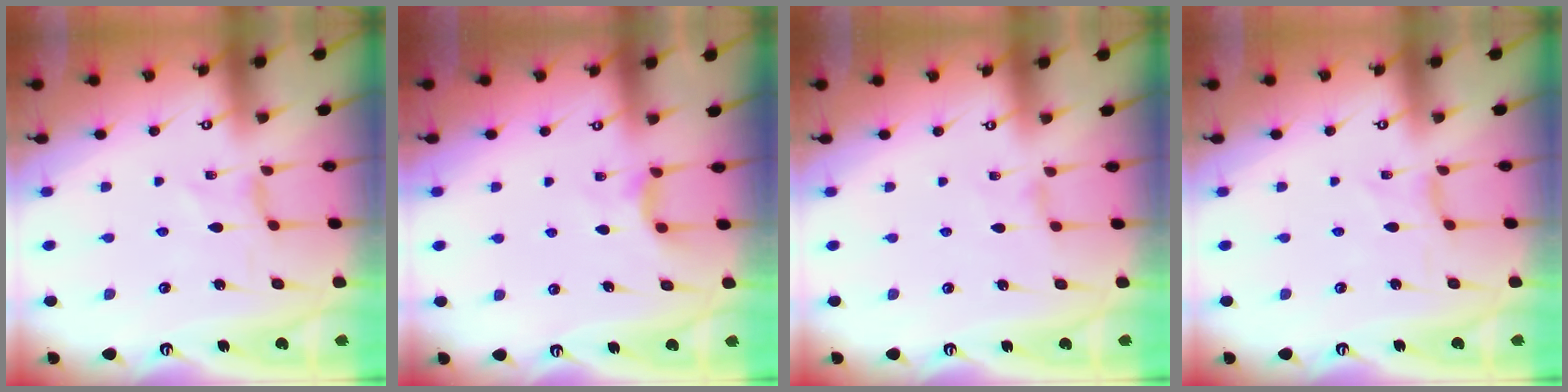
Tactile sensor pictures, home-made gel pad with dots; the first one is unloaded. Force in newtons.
{"total": 6.5, "press": 6.4, "slide": 0.6}
{"total": 0.8, "press": 0.7, "slide": 0.3}
{"total": 0.0}